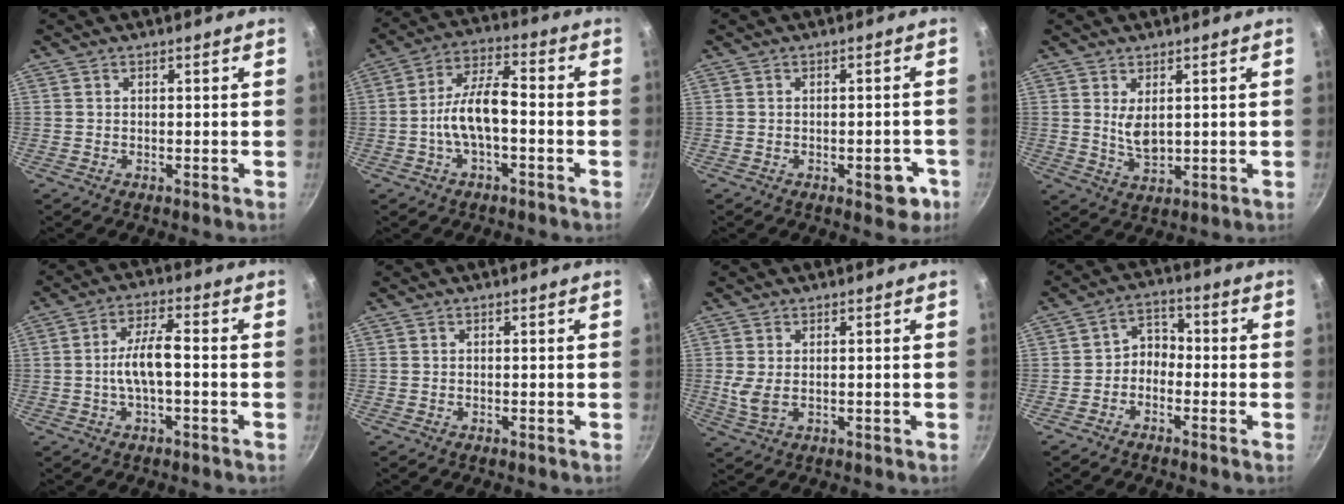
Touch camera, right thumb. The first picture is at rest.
{"total": 9.8, "force": [-2.1, 4.1, 8.6], "torque": [-0.150, 0.041, -0.049]}
{"total": 5.1, "force": [-2.1, 2.4, 3.9], "torque": [-0.030, 0.014, -0.022]}
{"total": 4.9, "force": [1.3, 2.6, 3.9], "torque": [-0.062, -0.019, 0.031]}
{"total": 7.4, "force": [-1.0, 2.5, 6.9], "torque": [-0.127, 0.029, -0.023]}
{"total": 0.0}
{"total": 3.9, "force": [0.4, 2.0, 3.3], "torque": [-0.069, -0.005, 0.014]}
{"total": 4.5, "force": [-1.6, 3.5, 2.4], "torque": [-0.015, 0.033, -0.040]}